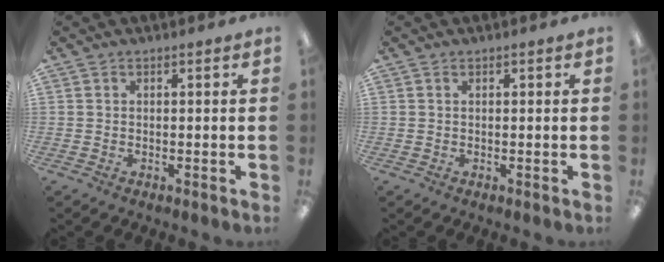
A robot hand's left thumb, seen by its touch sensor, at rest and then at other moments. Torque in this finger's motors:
{"motor_torque": [0.00, 0.00, 0.00, -0.06, 0.00]}